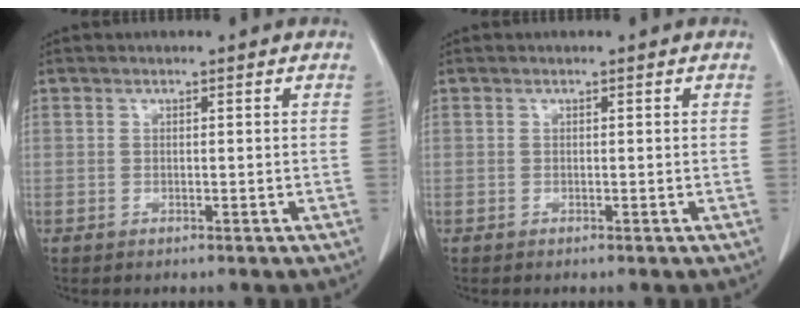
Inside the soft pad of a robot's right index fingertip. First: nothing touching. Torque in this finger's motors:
{"motor_torque": [0.02, -0.03, -0.02, -0.01]}